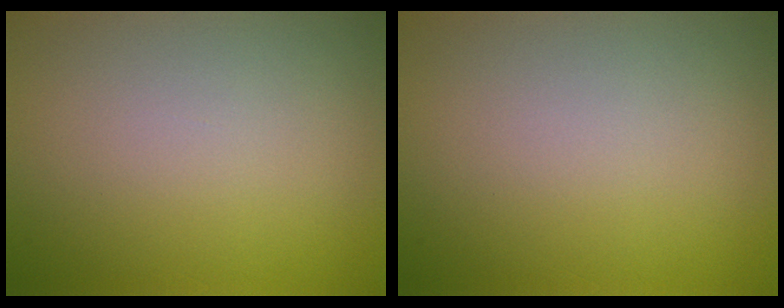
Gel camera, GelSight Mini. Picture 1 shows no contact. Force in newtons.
{"total": 0.0}